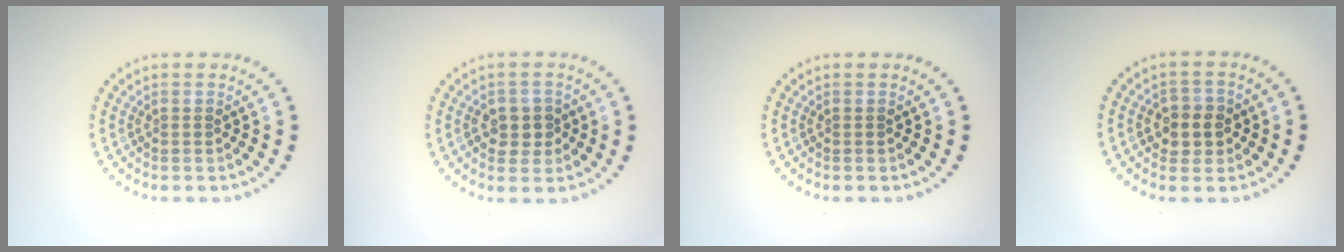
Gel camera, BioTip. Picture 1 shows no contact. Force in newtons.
{"total": 2.6, "press": 2.5, "slide": 0.3}
{"total": 0.0}
{"total": 2.7, "press": 2.6, "slide": 0.7}